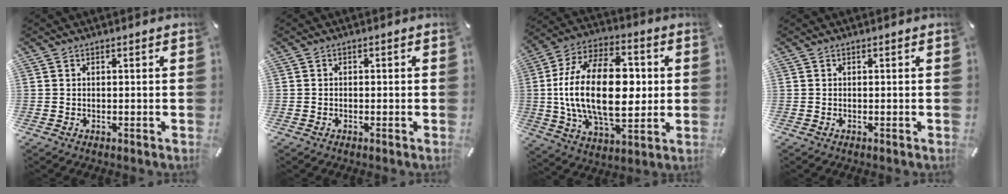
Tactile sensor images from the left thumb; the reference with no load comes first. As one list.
[{"total": 0.8, "force": [-0.5, 0.5, 0.4], "torque": [-0.008, 0.001, -0.011]}, {"total": 24.6, "force": [0.6, 14.5, 19.9], "torque": [-0.380, 0.000, 0.005]}, {"total": 0.0}]